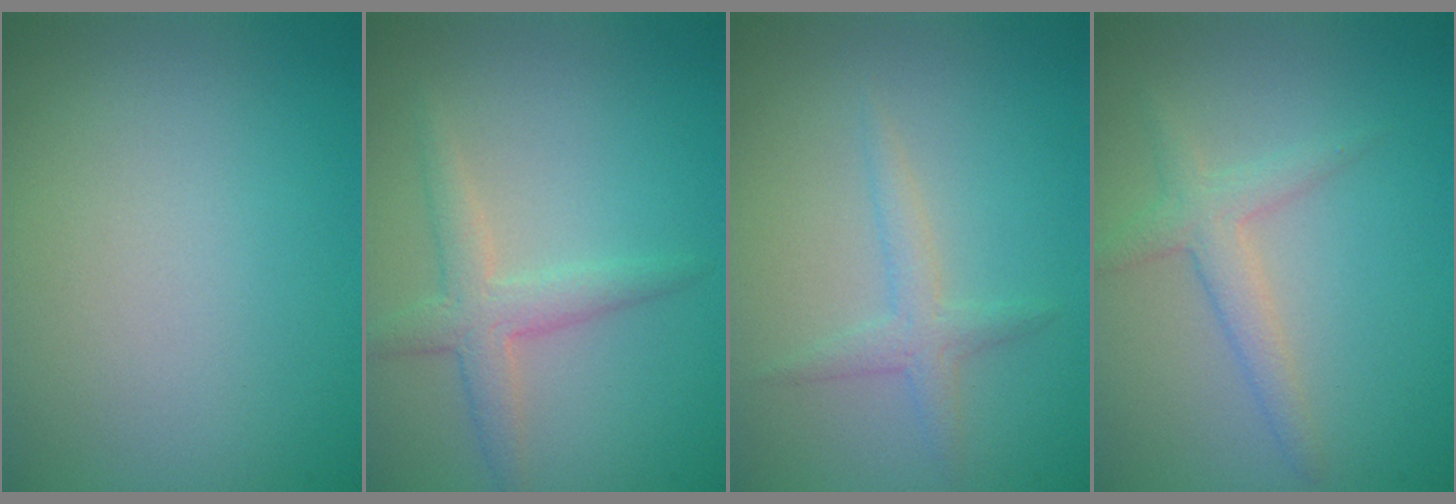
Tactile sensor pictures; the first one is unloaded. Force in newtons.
{"total": 2.6, "press": 2.6, "slide": 0.1}
{"total": 1.7, "press": 1.7, "slide": 0.1}
{"total": 2.3, "press": 2.3, "slide": 0.1}